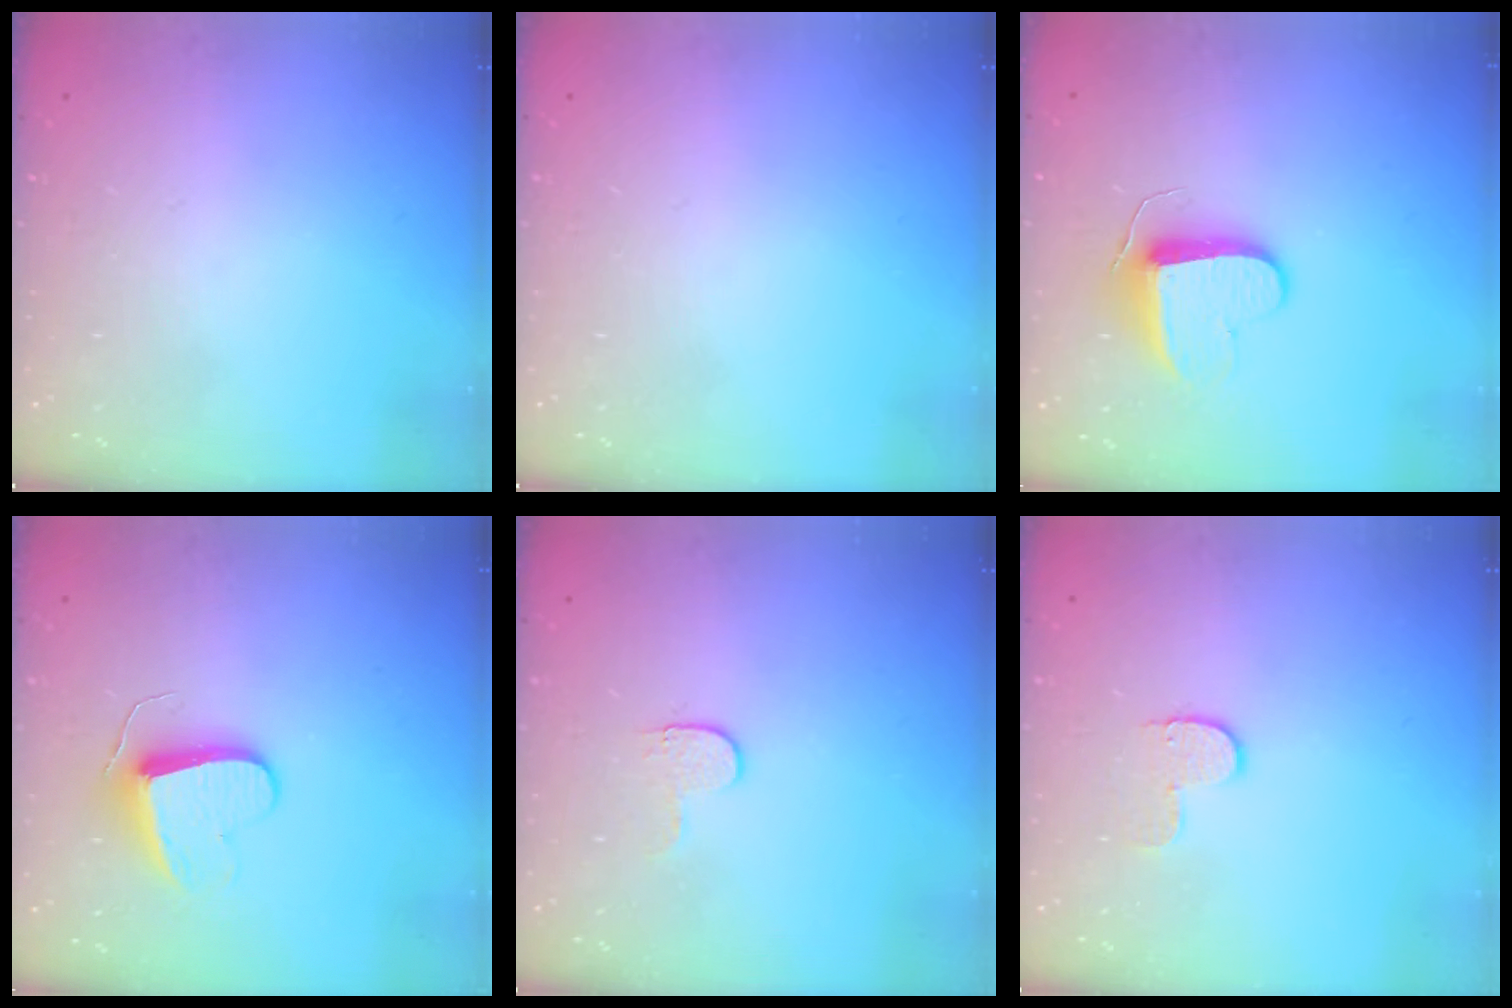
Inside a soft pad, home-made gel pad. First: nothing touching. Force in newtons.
{"total": 0.0}
{"total": 9.9, "press": 9.9, "slide": 0.3}
{"total": 9.4, "press": 9.4, "slide": 0.9}
{"total": 3.6, "press": 3.6, "slide": 0.4}
{"total": 5.2, "press": 5.1, "slide": 0.6}